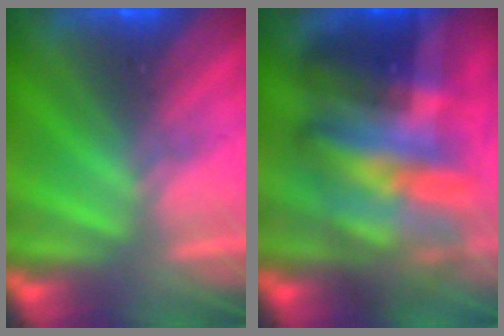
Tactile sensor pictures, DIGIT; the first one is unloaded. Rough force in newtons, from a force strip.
{"total": 7.5}